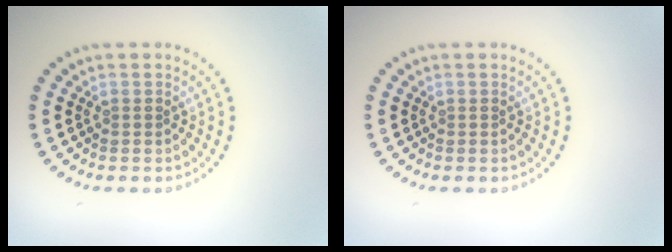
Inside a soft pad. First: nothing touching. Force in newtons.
{"total": 0.0}